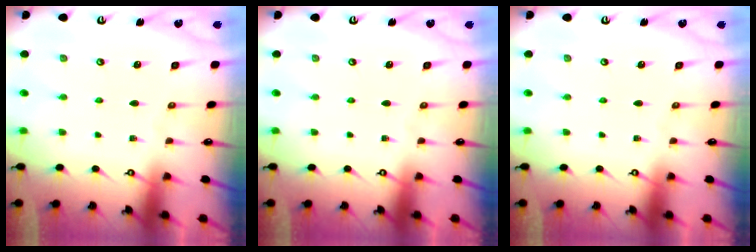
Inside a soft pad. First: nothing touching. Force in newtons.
{"total": 0.0}
{"total": 0.0}